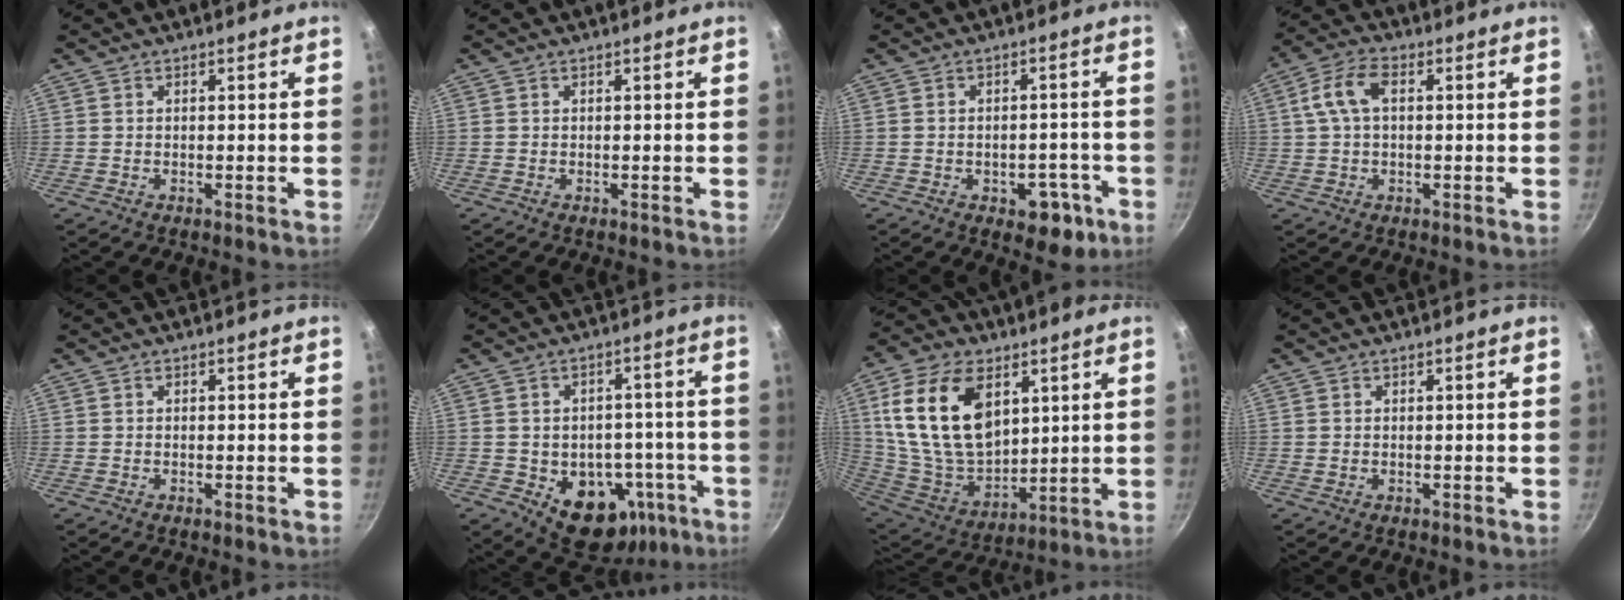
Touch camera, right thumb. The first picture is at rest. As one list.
[{"total": 0.0}, {"total": 7.1, "force": [-3.3, 4.2, 4.6], "torque": [-0.032, 0.021, -0.036]}, {"total": 7.3, "force": [1.4, 4.1, 5.8], "torque": [-0.121, 0.021, 0.022]}, {"total": 0.0}, {"total": 16.0, "force": [-6.6, 10.8, 9.8], "torque": [-0.111, 0.030, -0.079]}, {"total": 21.4, "force": [7.3, 12.8, 15.5], "torque": [-0.274, -0.027, 0.145]}, {"total": 0.0}]